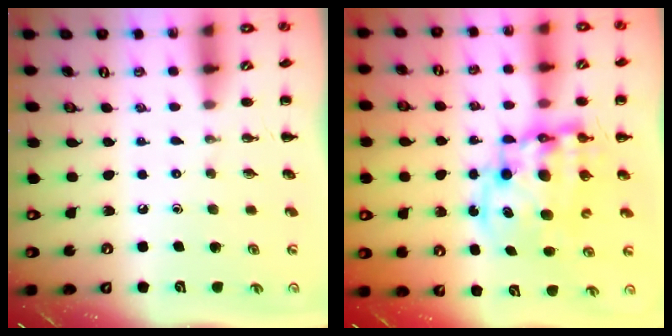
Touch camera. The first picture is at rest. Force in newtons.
{"total": 13.5, "press": 13.1, "slide": 3.4}